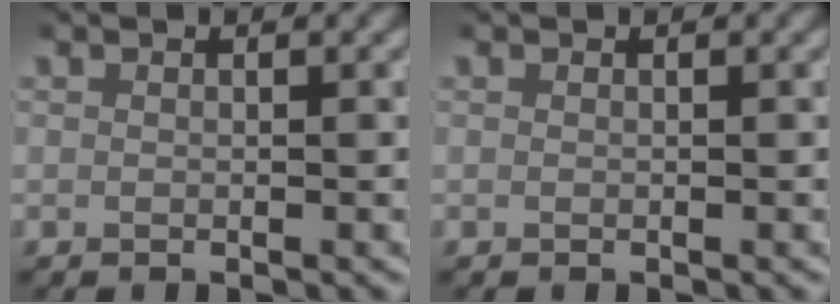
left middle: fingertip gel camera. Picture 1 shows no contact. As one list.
[{"total": 0.0}]